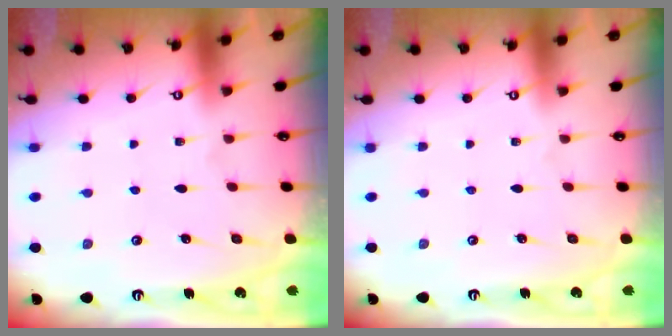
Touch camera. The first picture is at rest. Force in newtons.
{"total": 0.0}